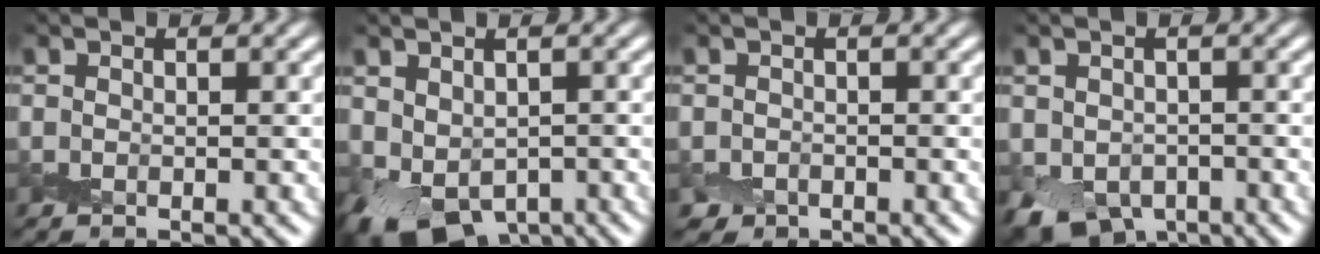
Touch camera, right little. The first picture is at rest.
{"total": 6.7, "force": [-2.5, 4.5, 4.3], "torque": [-0.074, -0.030, -0.025]}
{"total": 1.1, "force": [-0.8, 0.8, 0.0], "torque": [0.005, -0.004, -0.017]}
{"total": 5.4, "force": [-2.8, 3.6, 2.9], "torque": [-0.055, -0.020, -0.044]}